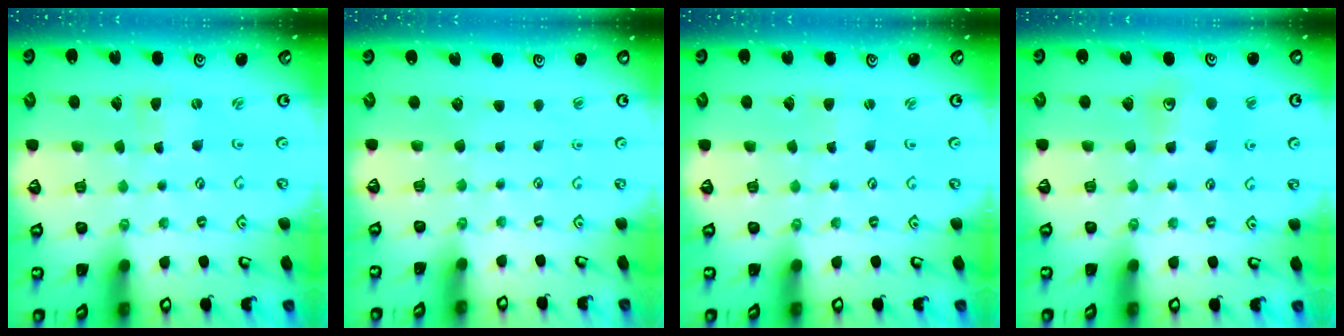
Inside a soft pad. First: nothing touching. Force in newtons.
{"total": 0.0}
{"total": 1.0, "press": 1.0, "slide": 0.2}
{"total": 7.3, "press": 7.3, "slide": 0.5}